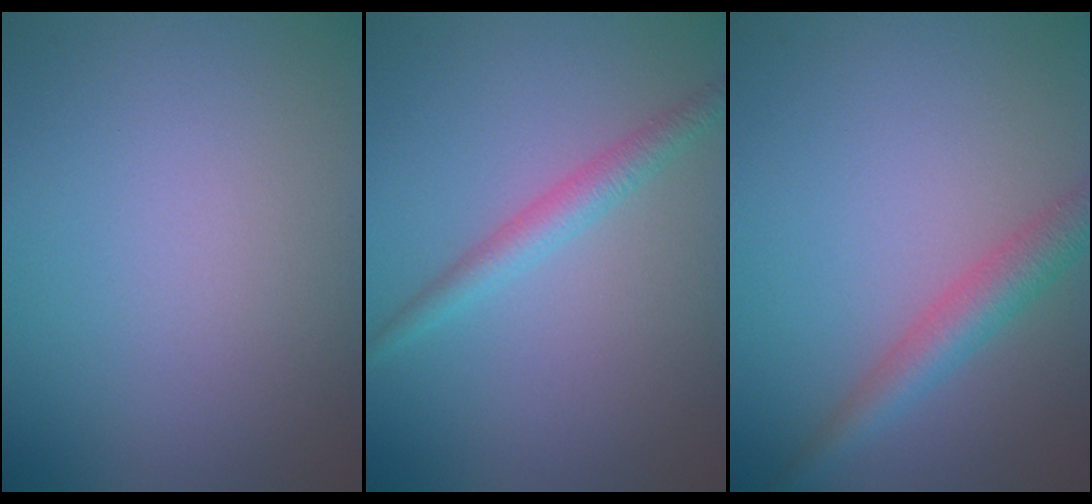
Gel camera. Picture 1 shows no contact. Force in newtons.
{"total": 2.3, "press": 2.2, "slide": 0.1}
{"total": 3.2, "press": 3.2, "slide": 0.1}